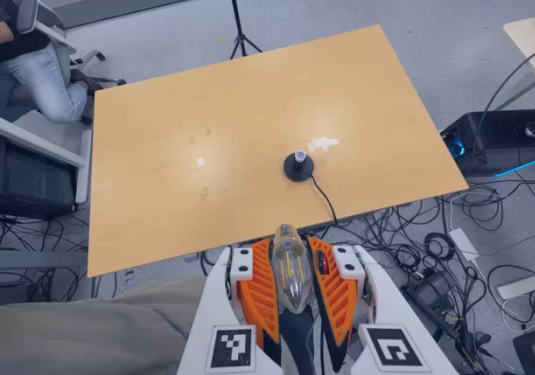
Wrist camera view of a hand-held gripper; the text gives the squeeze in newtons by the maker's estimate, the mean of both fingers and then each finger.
{"total": 21.5, "left": 23.6, "right": 19.3}